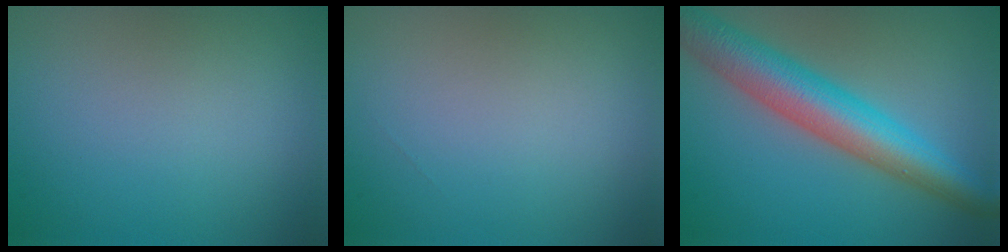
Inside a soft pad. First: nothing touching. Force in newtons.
{"total": 0.0}
{"total": 7.8, "press": 7.8, "slide": 0.1}